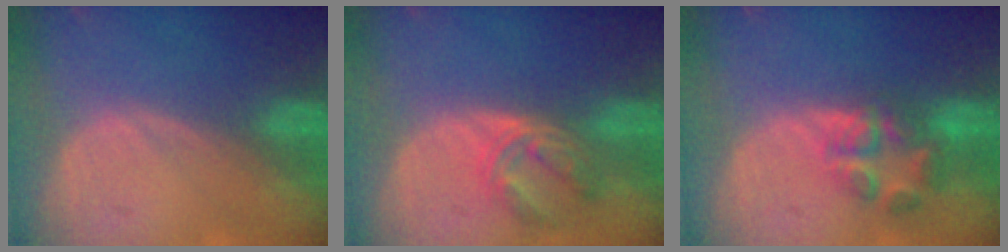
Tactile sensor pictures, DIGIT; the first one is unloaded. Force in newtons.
{"total": 5.5, "press": 5.0, "slide": 2.3}
{"total": 6.0, "press": 5.9, "slide": 0.7}